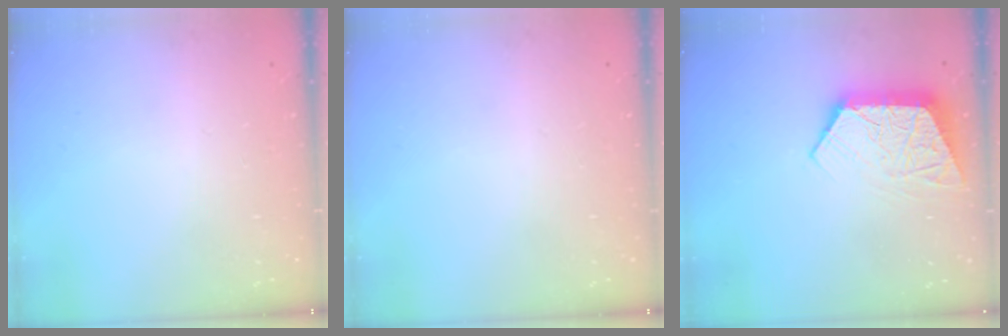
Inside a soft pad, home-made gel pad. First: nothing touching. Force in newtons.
{"total": 0.0}
{"total": 10.4, "press": 10.3, "slide": 0.9}